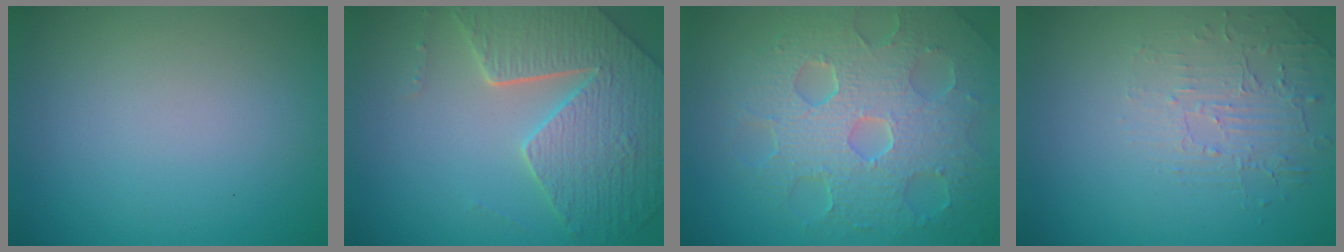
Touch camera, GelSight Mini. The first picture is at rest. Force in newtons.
{"total": 6.9, "press": 5.4, "slide": 4.4}
{"total": 8.7, "press": 6.0, "slide": 6.2}
{"total": 1.9, "press": 1.0, "slide": 1.6}